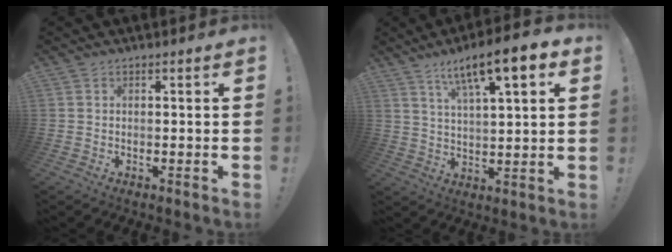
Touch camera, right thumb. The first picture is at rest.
{"total": 12.6, "force": [7.6, 2.6, 9.8], "torque": [-0.161, -0.034, 0.119]}